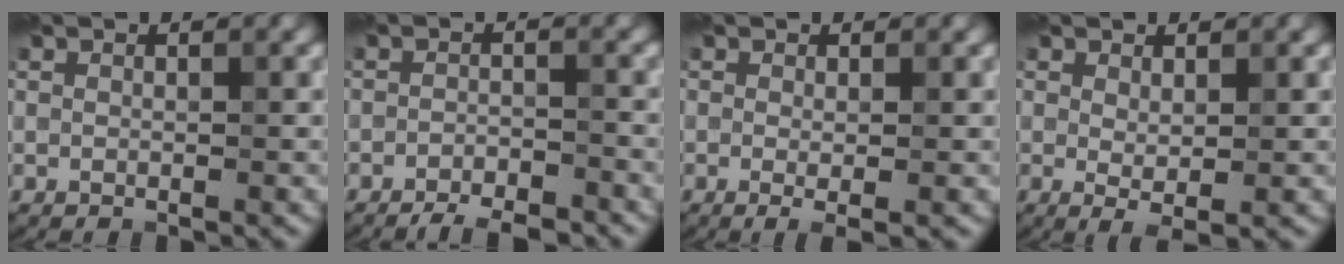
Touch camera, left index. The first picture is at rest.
{"total": 4.3, "force": [-3.7, 1.1, 2.0], "torque": [-0.028, -0.004, -0.057]}
{"total": 1.7, "force": [-0.2, 0.3, 1.6], "torque": [-0.030, -0.009, -0.004]}
{"total": 1.6, "force": [0.4, 0.3, 1.5], "torque": [-0.026, -0.010, 0.010]}